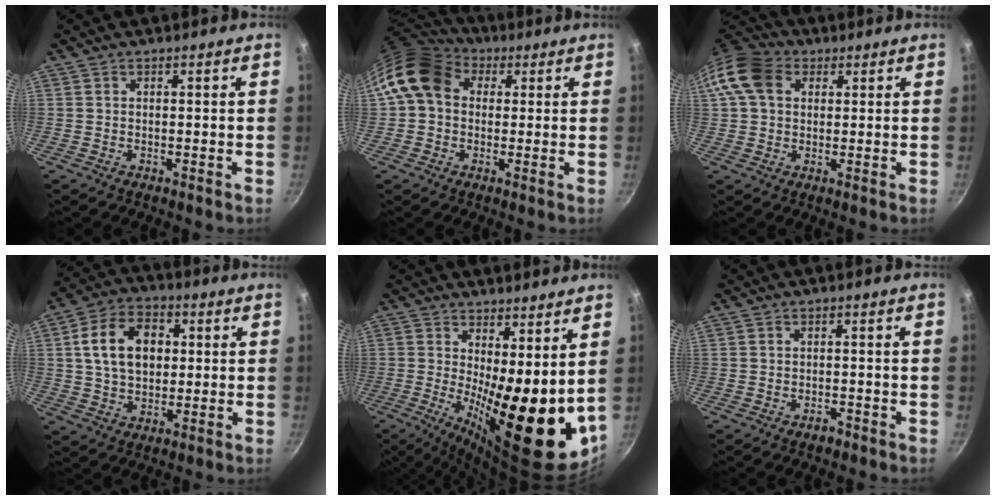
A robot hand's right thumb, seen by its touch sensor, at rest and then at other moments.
{"total": 12.3, "force": [2.5, 9.7, 7.0], "torque": [-0.110, 0.024, 0.025]}
{"total": 10.4, "force": [2.8, 7.8, 6.2], "torque": [-0.099, 0.015, 0.035]}
{"total": 12.9, "force": [2.2, 9.1, 8.8], "torque": [-0.126, 0.013, 0.029]}
{"total": 19.0, "force": [1.7, 6.8, 17.7], "torque": [-0.228, -0.032, 0.038]}
{"total": 1.6, "force": [-1.1, 0.8, 0.8], "torque": [-0.010, 0.011, -0.014]}